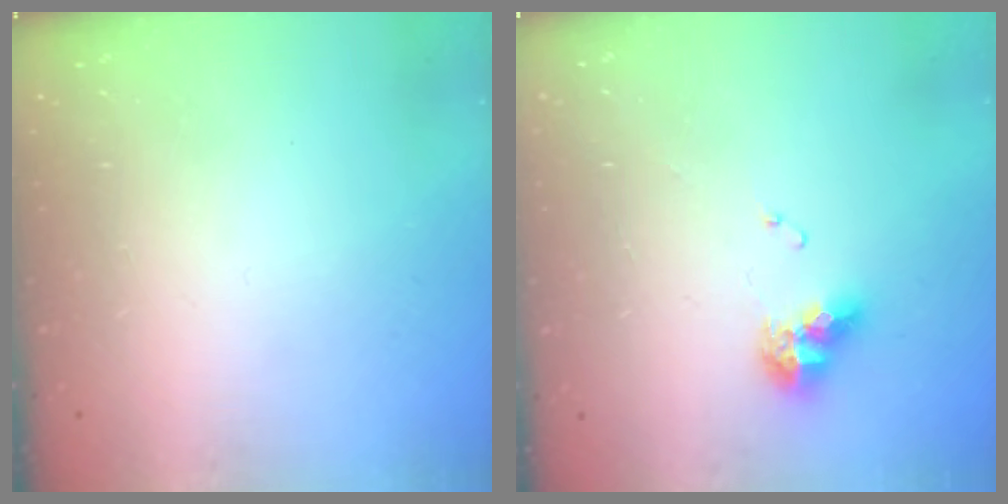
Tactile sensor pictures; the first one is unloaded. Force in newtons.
{"total": 9.5, "press": 9.5, "slide": 1.0}